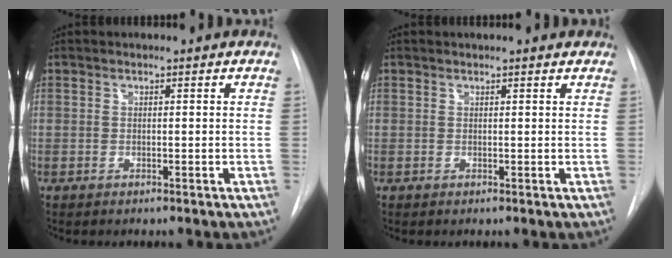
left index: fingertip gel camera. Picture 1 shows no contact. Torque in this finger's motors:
{"motor_torque": [0.17, -0.15, 0.00, 0.02]}